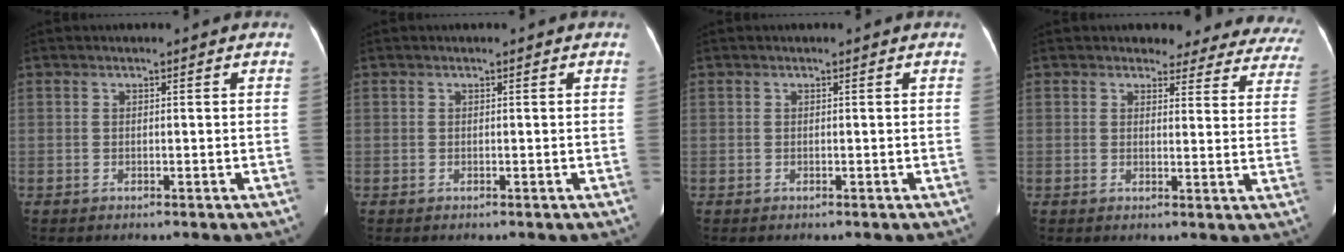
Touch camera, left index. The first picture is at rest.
{"total": 0.0}
{"total": 0.0}
{"total": 15.4, "force": [14.3, 5.3, 2.0], "torque": [0.021, -0.051, 0.122]}